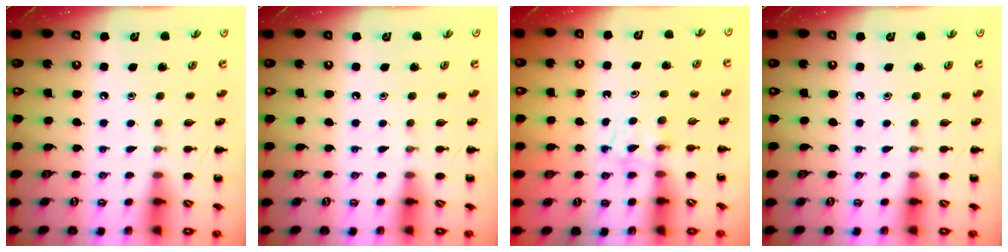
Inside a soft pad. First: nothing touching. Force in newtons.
{"total": 0.0}
{"total": 3.2, "press": 2.8, "slide": 1.5}
{"total": 0.0}